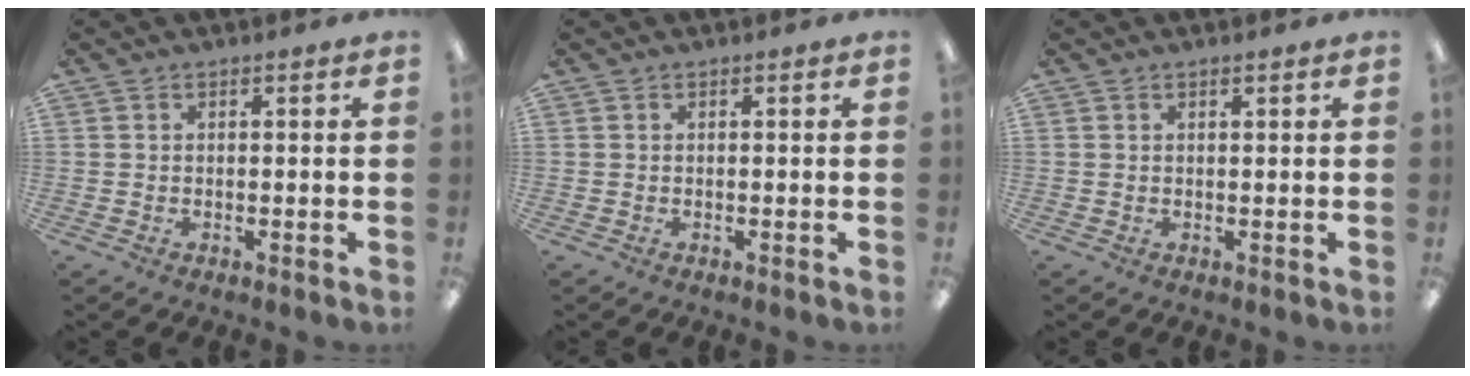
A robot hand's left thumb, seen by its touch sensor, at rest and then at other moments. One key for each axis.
{"total": 0.0}
{"total": 0.9, "fx": 0.7, "fy": 0.3, "fz": 0.4, "tx": -0.001, "ty": -0.003, "tz": 0.011}